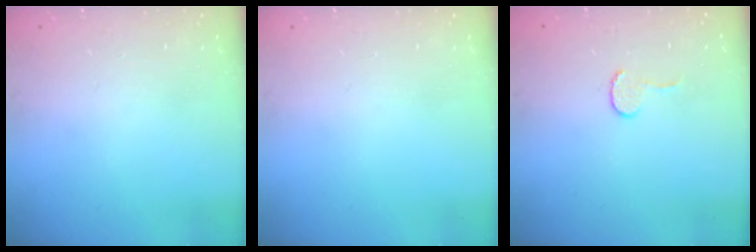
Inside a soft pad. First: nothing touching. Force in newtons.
{"total": 0.0}
{"total": 4.1, "press": 4.1, "slide": 0.4}